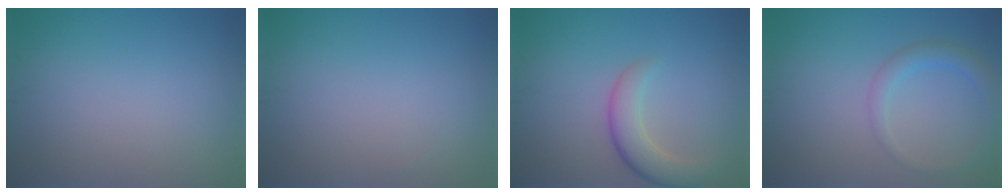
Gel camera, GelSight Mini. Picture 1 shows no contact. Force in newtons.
{"total": 0.0}
{"total": 3.7, "press": 3.6, "slide": 0.3}
{"total": 2.3, "press": 2.3, "slide": 0.1}